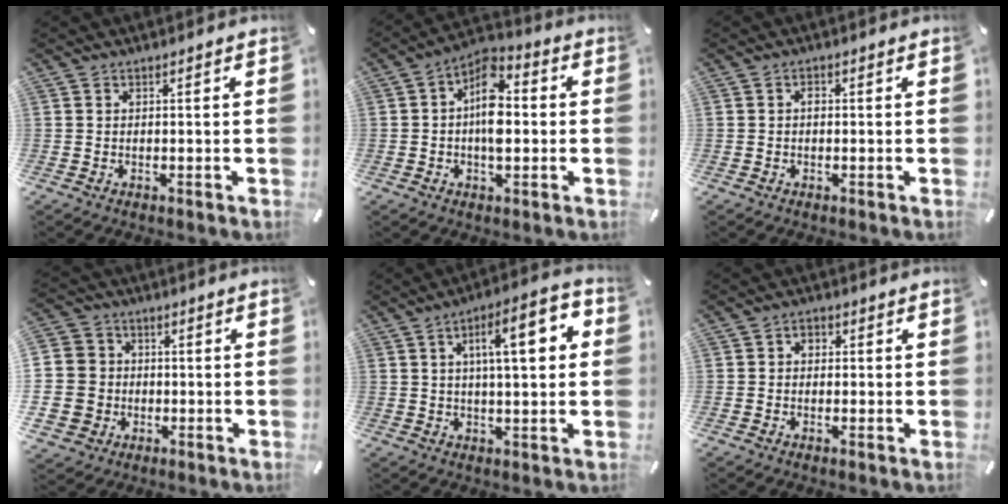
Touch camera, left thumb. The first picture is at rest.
{"total": 9.9, "force": [-0.5, 5.8, 8.0], "torque": [-0.136, 0.000, -0.011]}
{"total": 1.0, "force": [-0.1, 0.7, 0.7], "torque": [-0.014, 0.003, -0.004]}
{"total": 10.3, "force": [-1.3, 9.9, 2.4], "torque": [-0.073, 0.017, -0.020]}
{"total": 13.5, "force": [3.5, 4.2, 12.4], "torque": [-0.185, 0.000, 0.047]}
{"total": 2.2, "force": [-0.7, 1.8, 1.1], "torque": [-0.020, 0.009, -0.015]}